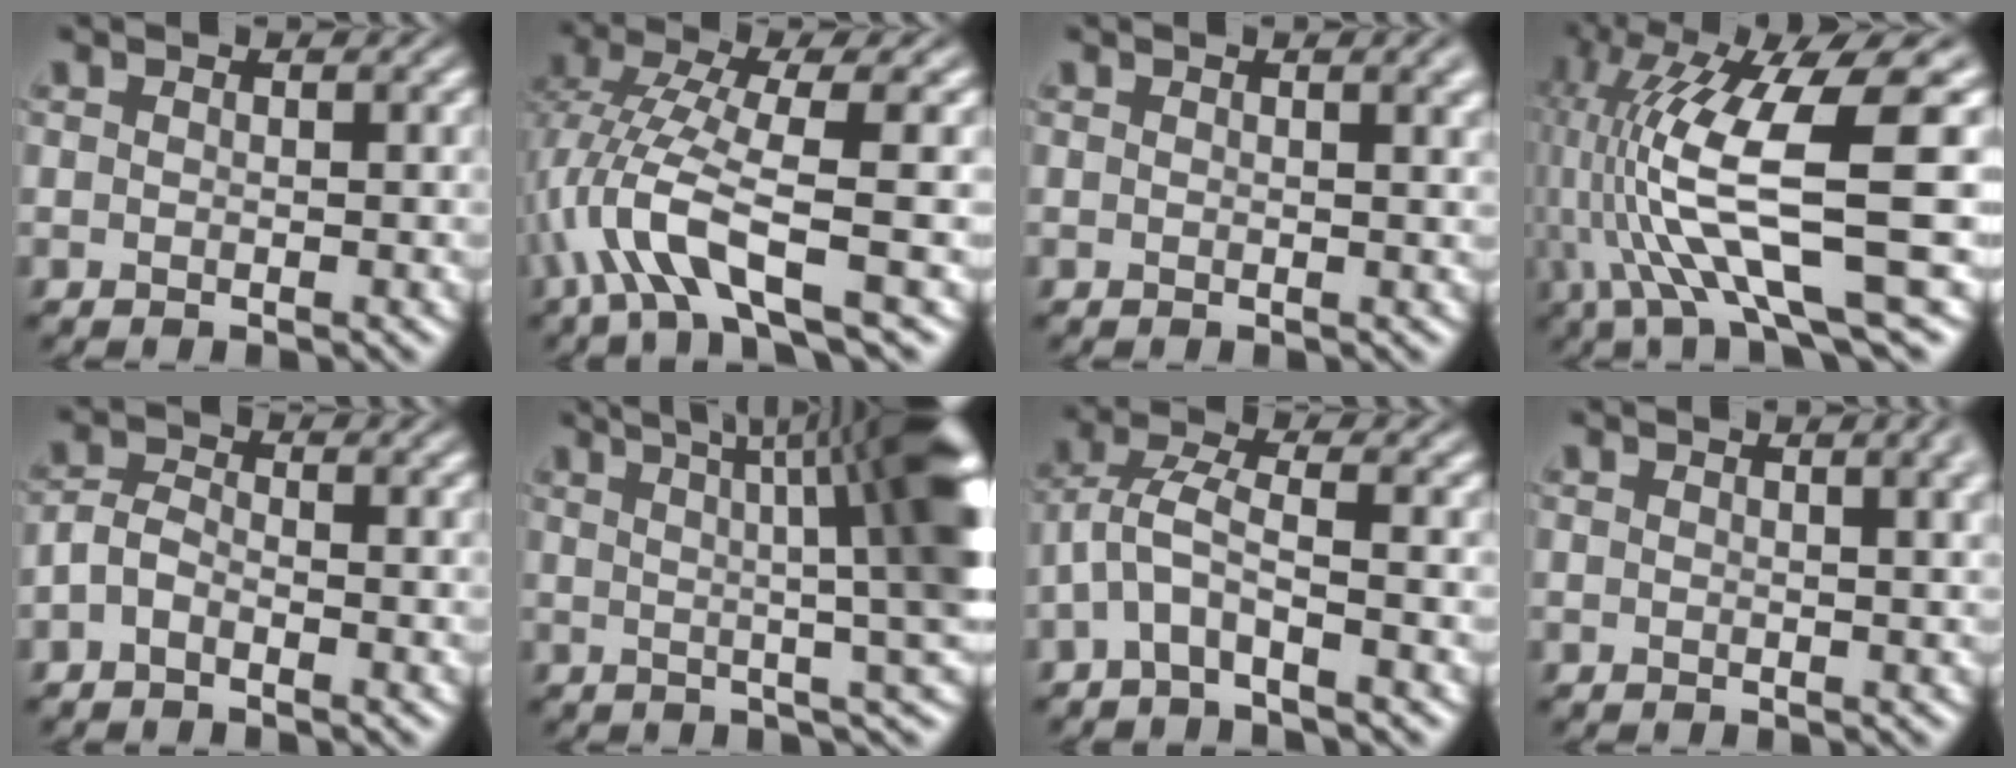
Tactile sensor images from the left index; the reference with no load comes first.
{"total": 6.8, "force": [-2.2, 1.5, 6.3], "torque": [-0.133, 0.003, -0.050]}
{"total": 2.1, "force": [1.1, 0.7, 1.6], "torque": [-0.008, 0.007, 0.013]}
{"total": 12.0, "force": [-0.5, 2.4, 11.7], "torque": [-0.221, 0.002, -0.005]}
{"total": 1.9, "force": [-1.0, 1.0, 1.3], "torque": [-0.029, 0.004, -0.026]}
{"total": 12.9, "force": [3.6, 3.0, 12.0], "torque": [-0.117, 0.024, 0.043]}
{"total": 3.5, "force": [-1.6, 0.8, 2.9], "torque": [-0.068, 0.011, -0.043]}
{"total": 4.5, "force": [2.1, 1.9, 3.5], "torque": [-0.025, 0.014, 0.017]}